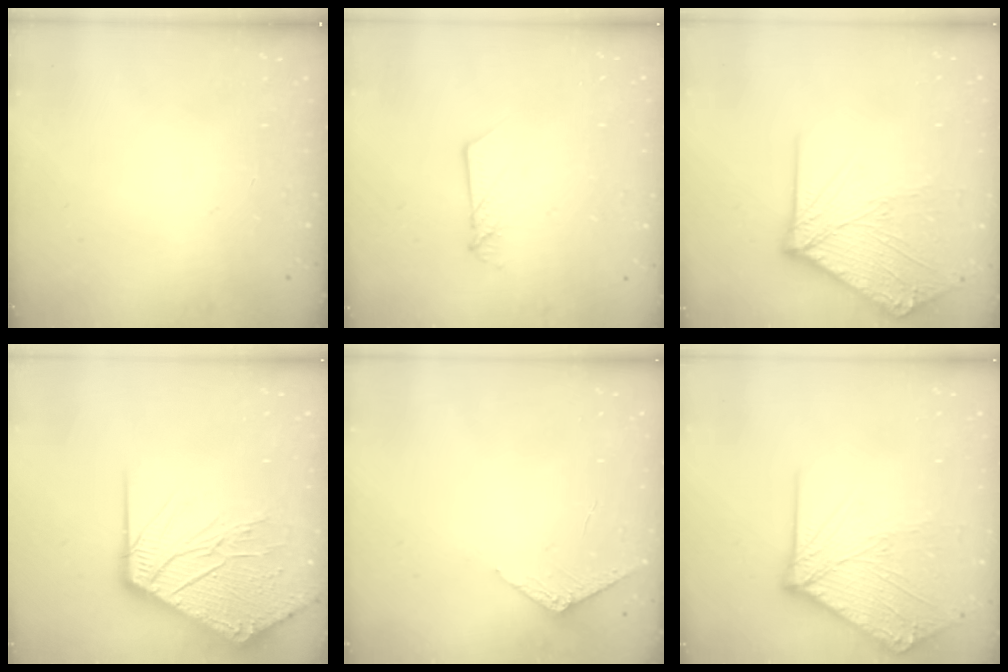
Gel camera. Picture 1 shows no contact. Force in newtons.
{"total": 4.5, "press": 4.5, "slide": 0.3}
{"total": 12.5, "press": 12.4, "slide": 1.9}
{"total": 18.3, "press": 18.2, "slide": 2.4}
{"total": 2.9, "press": 2.9, "slide": 0.3}
{"total": 12.5, "press": 12.4, "slide": 1.9}